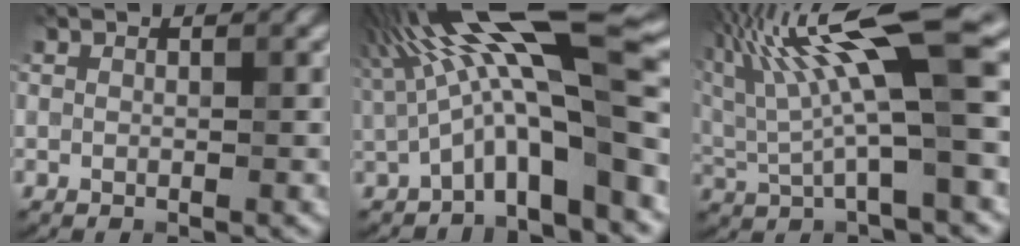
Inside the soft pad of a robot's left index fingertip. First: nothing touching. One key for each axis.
{"total": 12.7, "fx": 1.5, "fy": 3.2, "fz": 12.2, "tx": -0.198, "ty": 0.026, "tz": 0.020}
{"total": 11.3, "fx": 2.8, "fy": 2.5, "fz": 10.6, "tx": -0.196, "ty": 0.016, "tz": 0.049}